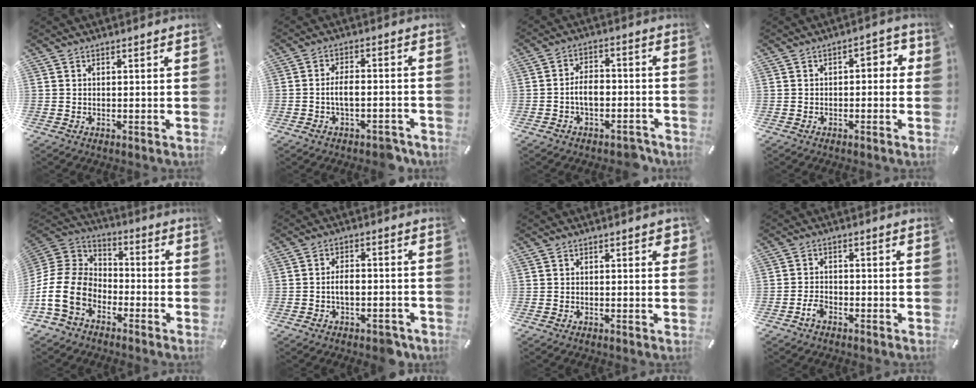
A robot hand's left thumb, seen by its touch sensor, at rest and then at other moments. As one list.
[{"total": 6.4, "force": [-2.5, 3.0, 5.1], "torque": [-0.089, 0.020, -0.045]}, {"total": 6.9, "force": [-2.6, 4.4, 4.6], "torque": [-0.081, 0.024, -0.045]}, {"total": 3.6, "force": [-1.2, 2.1, 2.6], "torque": [-0.035, 0.012, -0.031]}, {"total": 14.7, "force": [-6.7, 10.6, 7.6], "torque": [-0.175, 0.036, -0.123]}, {"total": 5.6, "force": [-2.3, 3.0, 4.1], "torque": [-0.066, 0.021, -0.040]}, {"total": 1.5, "force": [0.2, 0.7, 1.3], "torque": [-0.017, 0.002, 0.000]}, {"total": 3.0, "force": [-2.0, 1.7, 1.4], "torque": [-0.032, 0.008, -0.040]}]